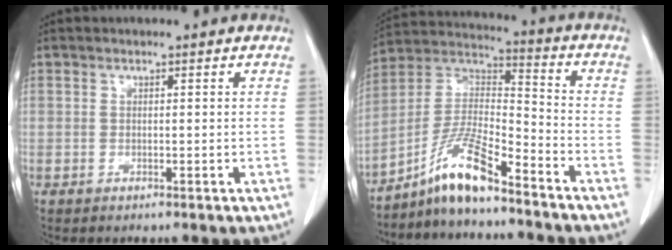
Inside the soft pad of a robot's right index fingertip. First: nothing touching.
{"total": 10.9, "force": [-8.0, 1.2, 7.2], "torque": [-0.152, 0.009, -0.150]}